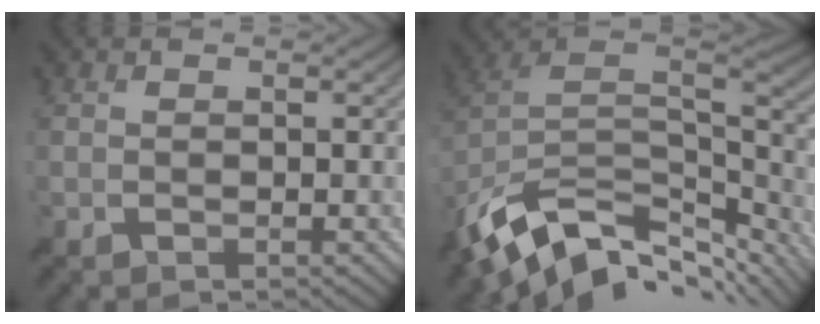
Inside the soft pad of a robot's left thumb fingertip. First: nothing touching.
{"total": 13.9, "force": [-7.6, 7.1, 9.2], "torque": [-0.217, -0.011, -0.126]}